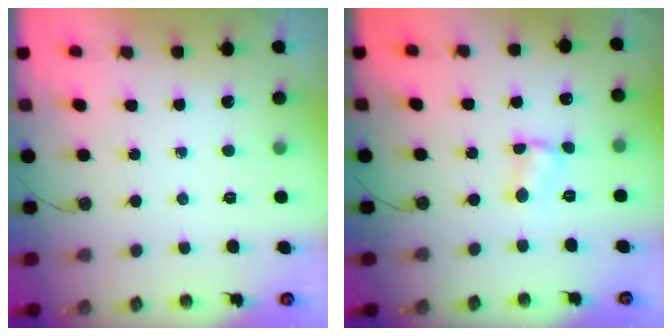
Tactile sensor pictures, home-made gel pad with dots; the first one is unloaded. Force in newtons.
{"total": 2.5, "press": 2.5, "slide": 0.3}